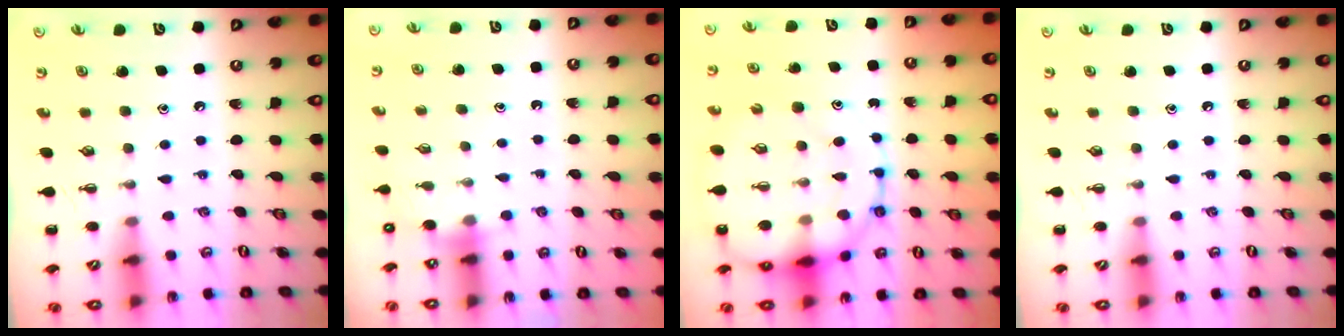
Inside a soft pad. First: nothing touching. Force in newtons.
{"total": 4.2, "press": 4.1, "slide": 1.0}
{"total": 20.2, "press": 19.9, "slide": 3.6}
{"total": 0.0}